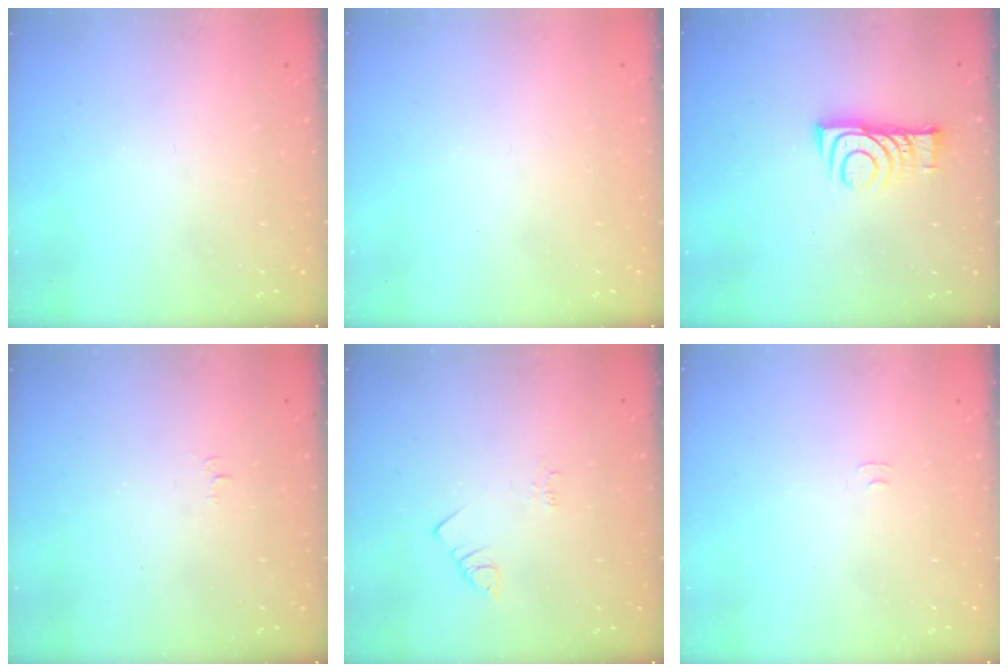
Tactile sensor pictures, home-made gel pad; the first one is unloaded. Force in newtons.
{"total": 1.6, "press": 1.6, "slide": 0.1}
{"total": 8.8, "press": 8.8, "slide": 0.1}
{"total": 4.0, "press": 3.9, "slide": 0.3}
{"total": 1.4, "press": 1.4, "slide": 0.3}
{"total": 3.7, "press": 3.7, "slide": 0.4}